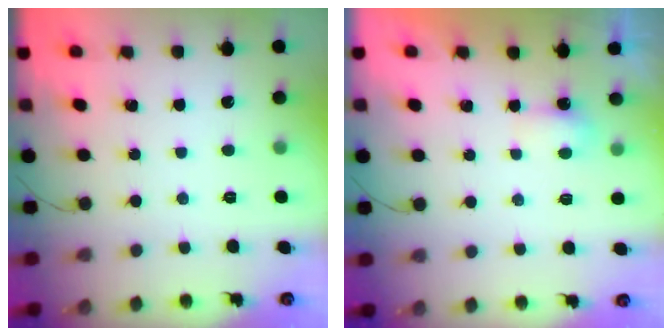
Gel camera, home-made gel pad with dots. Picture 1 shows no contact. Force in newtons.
{"total": 3.7, "press": 3.5, "slide": 1.1}